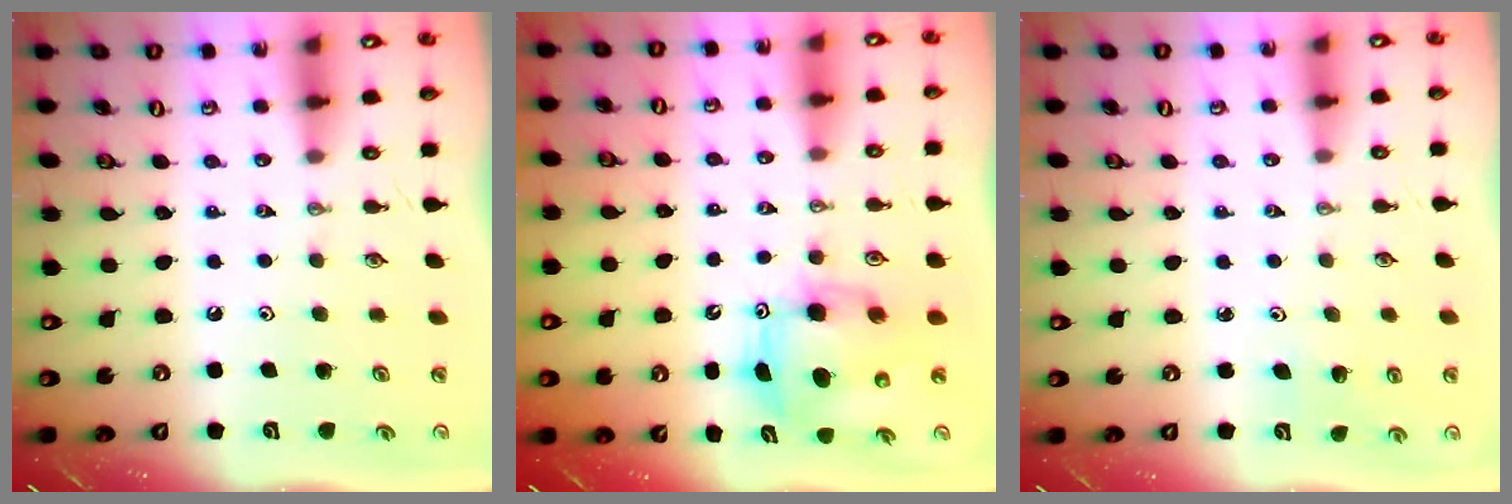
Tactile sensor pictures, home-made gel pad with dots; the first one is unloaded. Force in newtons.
{"total": 8.8, "press": 8.7, "slide": 1.8}
{"total": 2.9, "press": 2.6, "slide": 1.3}